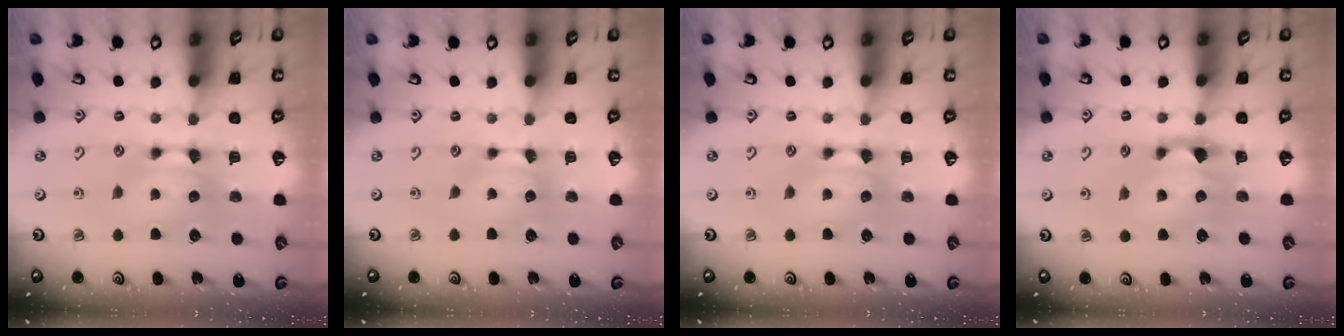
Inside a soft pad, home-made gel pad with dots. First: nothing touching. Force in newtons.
{"total": 0.7, "press": 0.6, "slide": 0.5}
{"total": 0.0}
{"total": 1.3, "press": 0.6, "slide": 1.2}